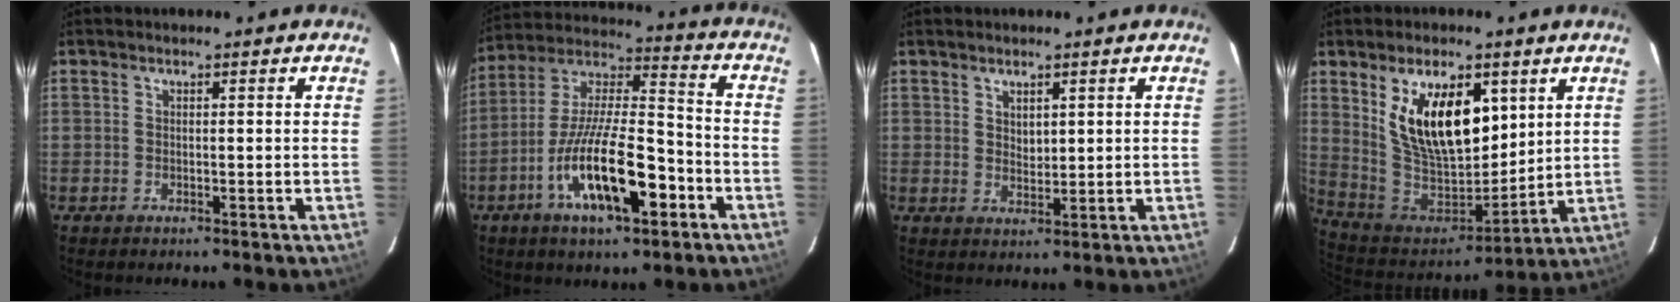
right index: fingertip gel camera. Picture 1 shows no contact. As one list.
[{"total": 18.2, "force": [-7.7, 5.6, 15.5], "torque": [-0.290, -0.007, -0.136]}, {"total": 2.4, "force": [1.3, 1.5, 1.4], "torque": [-0.018, 0.000, 0.024]}, {"total": 18.5, "force": [7.0, 9.5, 14.3], "torque": [-0.261, 0.000, 0.147]}]